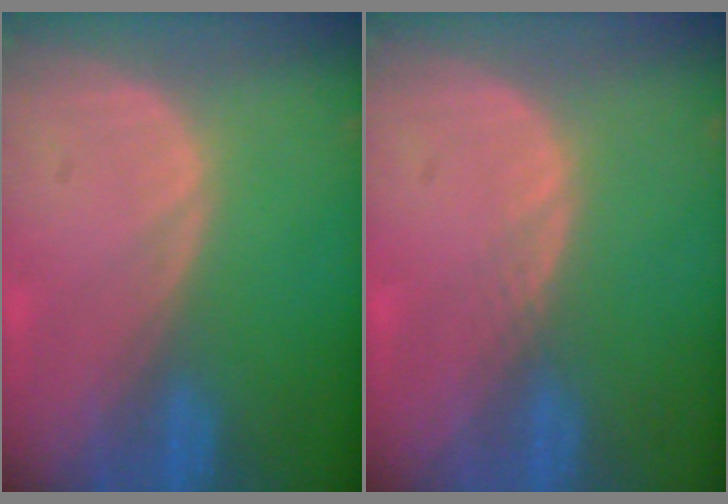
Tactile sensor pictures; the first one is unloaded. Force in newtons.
{"total": 0.7, "press": 0.6, "slide": 0.3}